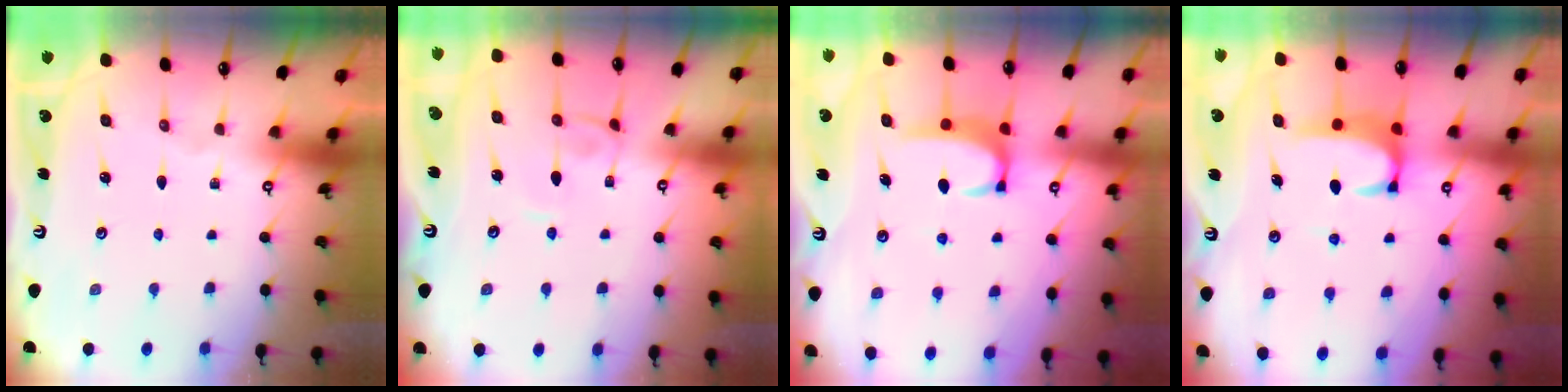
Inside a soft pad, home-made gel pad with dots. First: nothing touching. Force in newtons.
{"total": 2.9, "press": 2.9, "slide": 0.1}
{"total": 2.9, "press": 2.8, "slide": 0.5}
{"total": 2.9, "press": 2.8, "slide": 0.7}